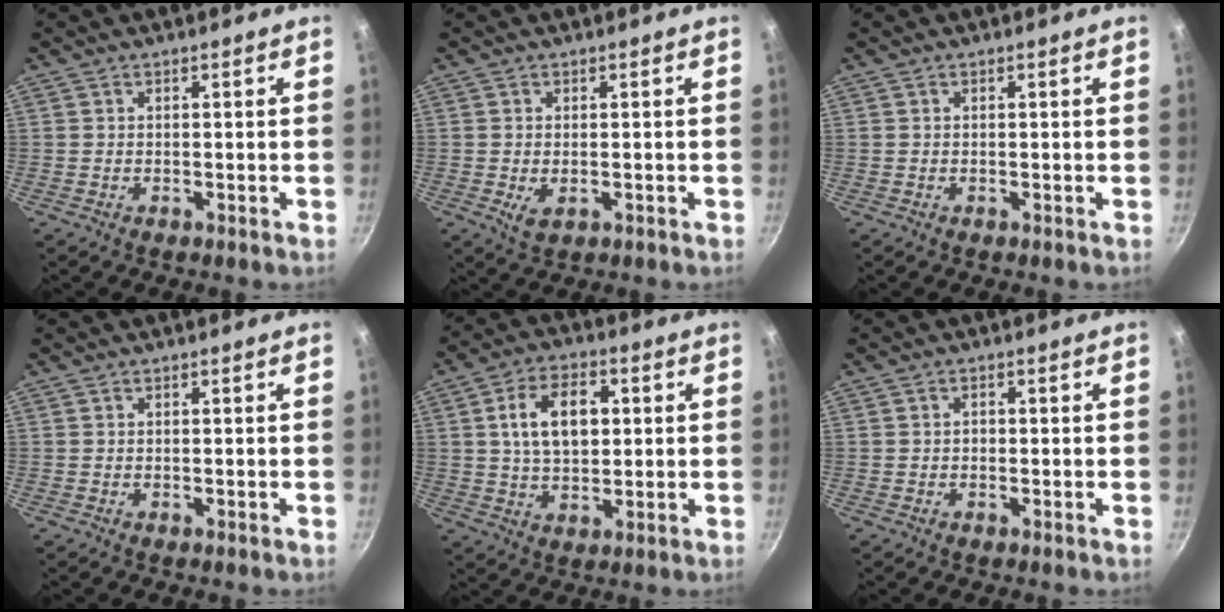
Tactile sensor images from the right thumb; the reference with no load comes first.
{"total": 3.1, "force": [-0.7, 1.8, 2.4], "torque": [-0.043, -0.009, -0.007]}
{"total": 0.0}
{"total": 0.0}
{"total": 11.6, "force": [2.2, 7.2, 8.9], "torque": [-0.134, 0.007, 0.035]}
{"total": 0.9, "force": [-0.1, 0.7, 0.6], "torque": [-0.008, 0.004, -0.003]}